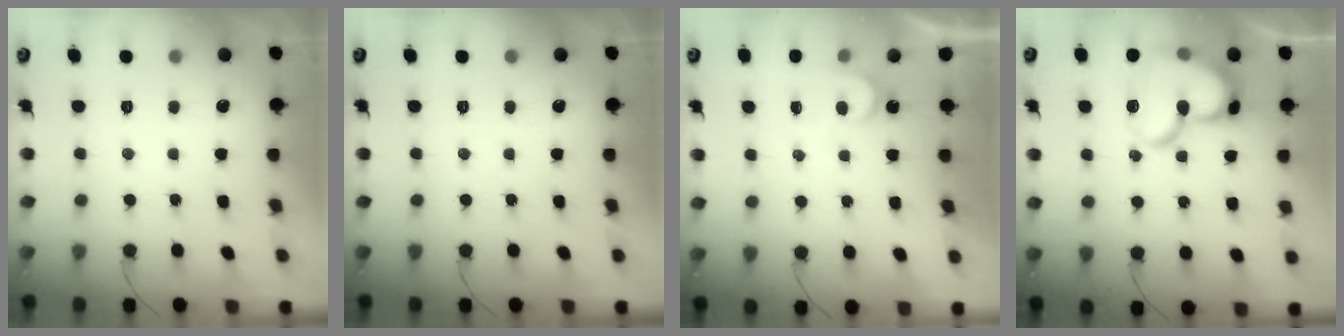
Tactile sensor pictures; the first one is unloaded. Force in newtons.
{"total": 0.0}
{"total": 4.7, "press": 4.7, "slide": 0.2}
{"total": 18.1, "press": 18.0, "slide": 1.8}